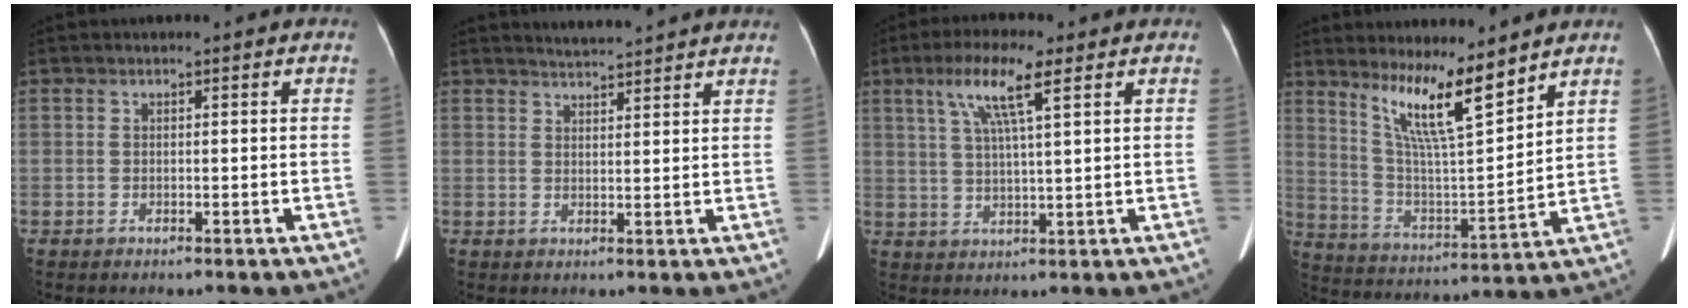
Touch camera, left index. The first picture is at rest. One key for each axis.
{"total": 5.9, "fx": 5.8, "fy": 0.0, "fz": 1.4, "tx": -0.031, "ty": 0.019, "tz": 0.073}
{"total": 8.2, "fx": 4.1, "fy": 0.7, "fz": 7.1, "tx": -0.144, "ty": 0.013, "tz": 0.077}
{"total": 11.5, "fx": 8.5, "fy": 0.6, "fz": 7.7, "tx": -0.146, "ty": -0.013, "tz": 0.161}